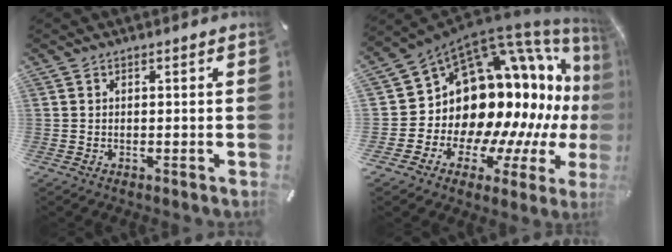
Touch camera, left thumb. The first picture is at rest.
{"total": 18.1, "force": [4.4, 13.3, 11.4], "torque": [-0.129, -0.131, 0.121]}